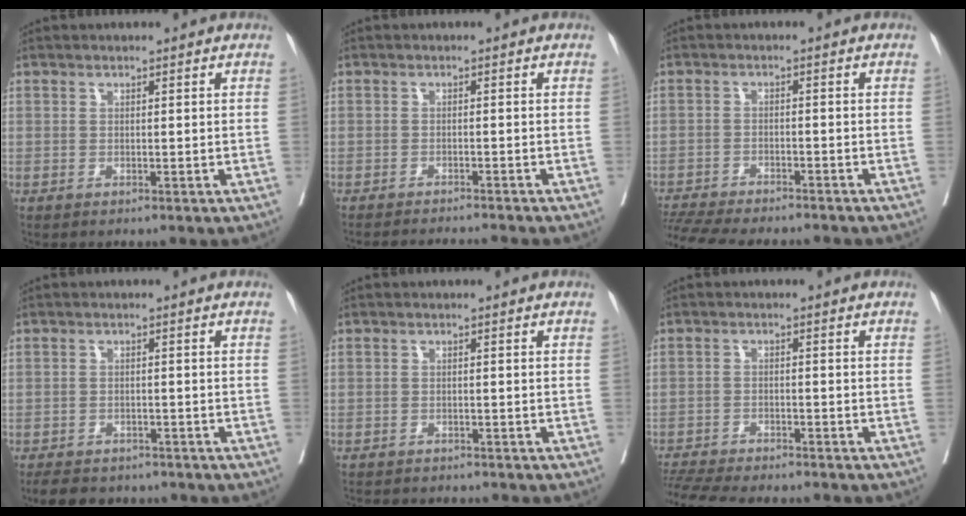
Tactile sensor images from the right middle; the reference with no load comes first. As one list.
[{"total": 6.5, "force": [-6.3, -0.7, 1.6], "torque": [-0.011, -0.009, -0.089]}, {"total": 14.6, "force": [-13.2, 2.3, 5.8], "torque": [-0.122, -0.017, -0.193]}, {"total": 8.7, "force": [-7.7, 3.2, 2.6], "torque": [-0.042, -0.004, -0.100]}, {"total": 7.9, "force": [-7.4, 1.7, 2.1], "torque": [-0.028, -0.006, -0.096]}, {"total": 14.0, "force": [-12.8, 2.0, 5.4], "torque": [-0.109, -0.016, -0.188]}]